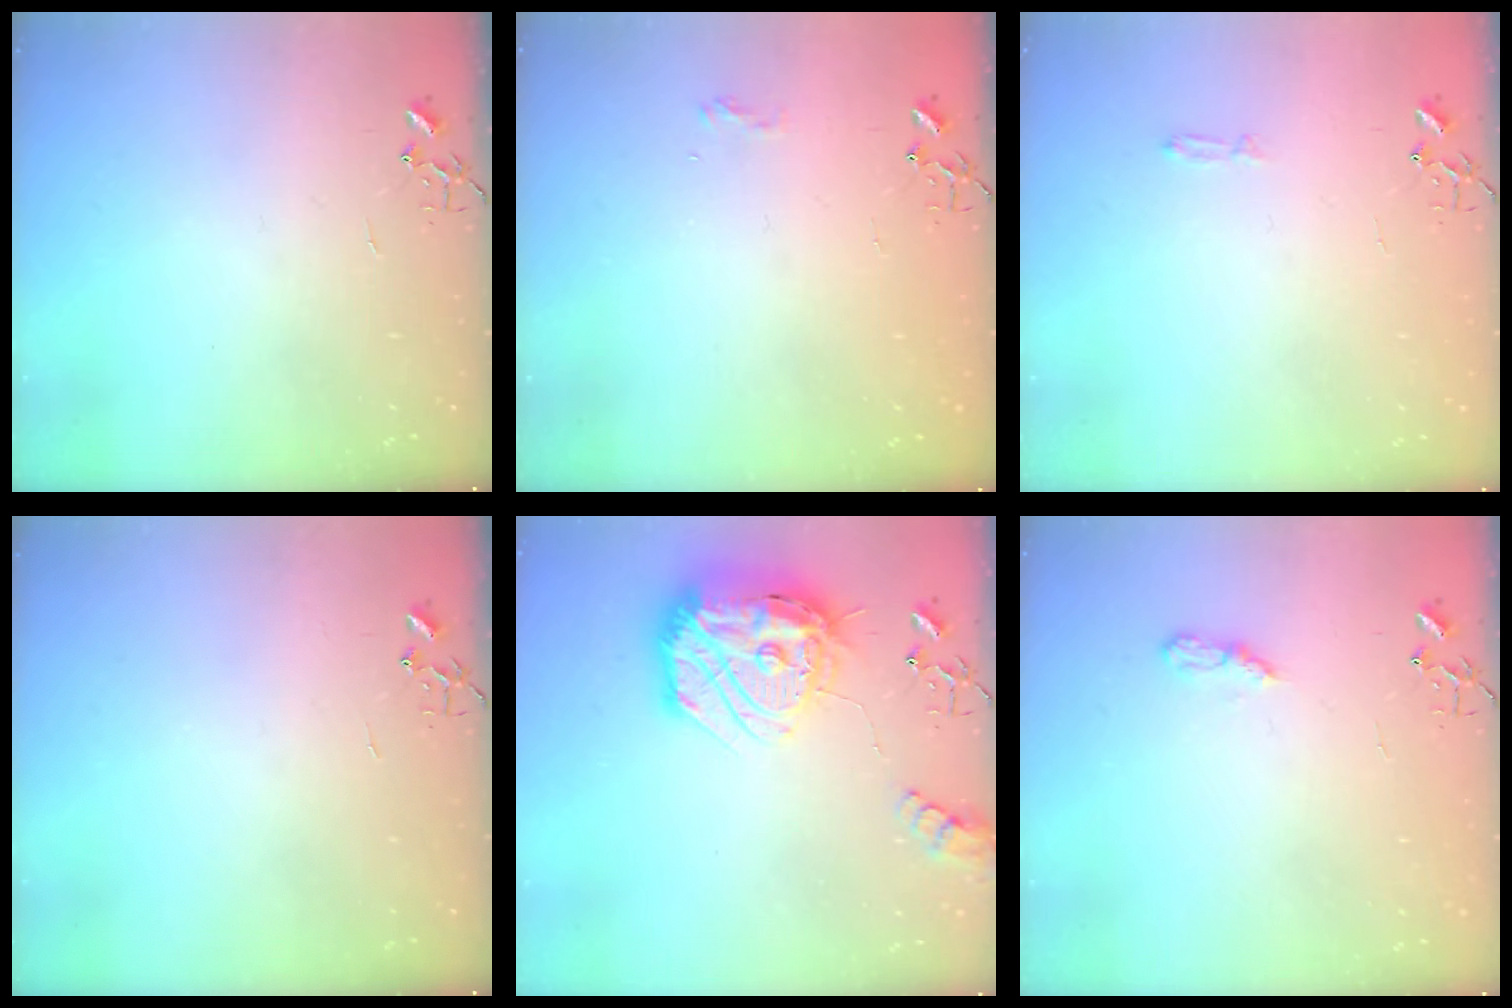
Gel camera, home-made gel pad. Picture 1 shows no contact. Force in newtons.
{"total": 6.3, "press": 6.3, "slide": 0.8}
{"total": 2.8, "press": 2.8, "slide": 0.4}
{"total": 0.0}
{"total": 29.6, "press": 29.5, "slide": 2.6}
{"total": 6.5, "press": 6.5, "slide": 0.5}